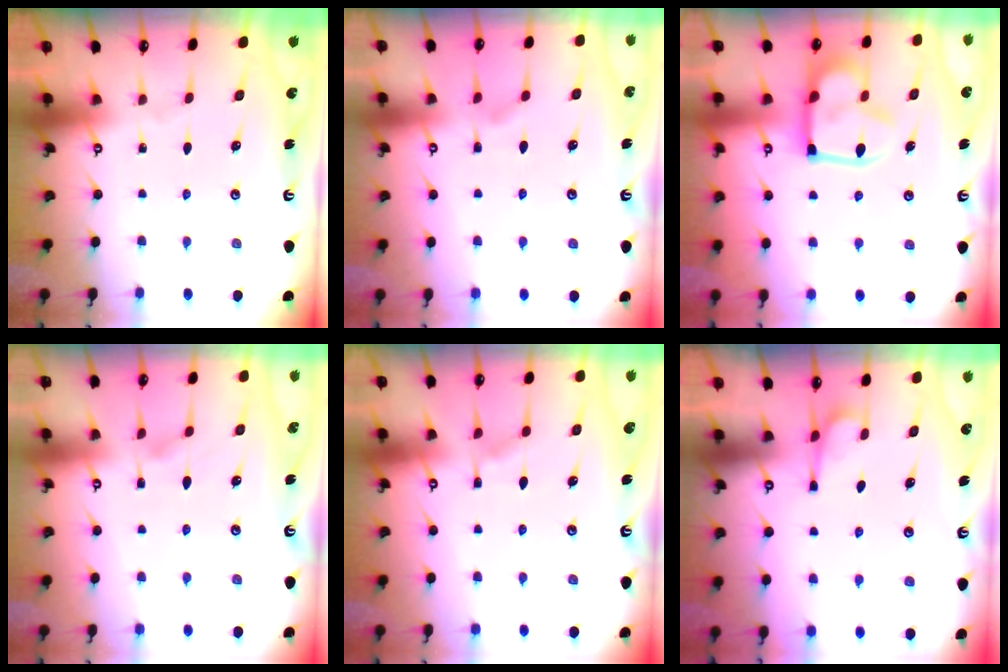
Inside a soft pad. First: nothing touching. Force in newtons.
{"total": 1.2, "press": 0.8, "slide": 0.9}
{"total": 14.8, "press": 14.8, "slide": 0.8}
{"total": 1.8, "press": 1.6, "slide": 0.9}
{"total": 7.0, "press": 7.0, "slide": 0.7}
{"total": 2.4, "press": 2.3, "slide": 0.8}